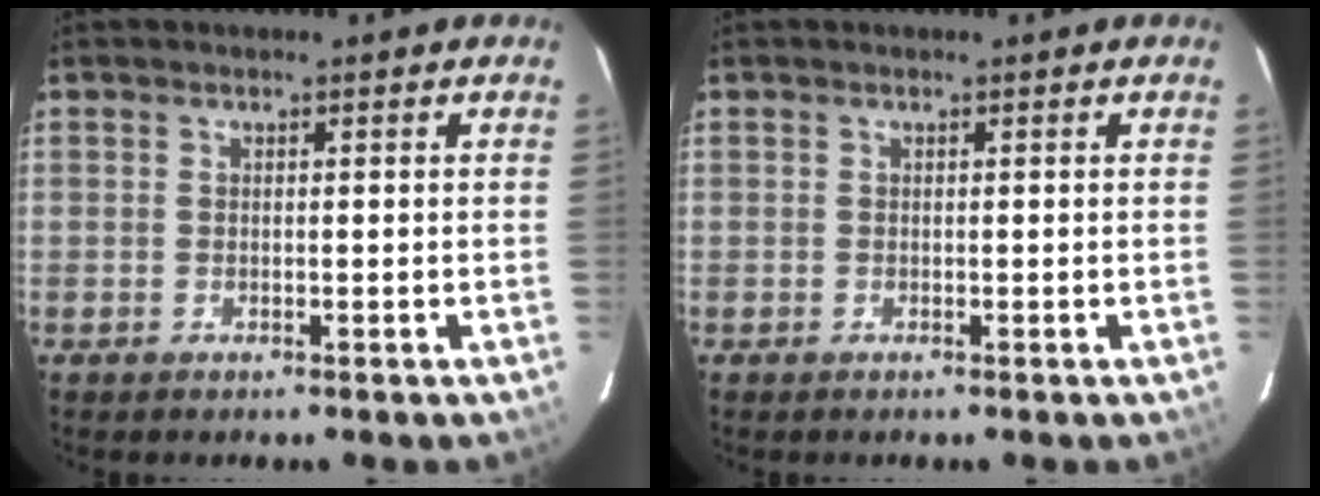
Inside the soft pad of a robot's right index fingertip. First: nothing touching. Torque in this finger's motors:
{"motor_torque": [0.01, 0.07, 0.00, 0.01]}